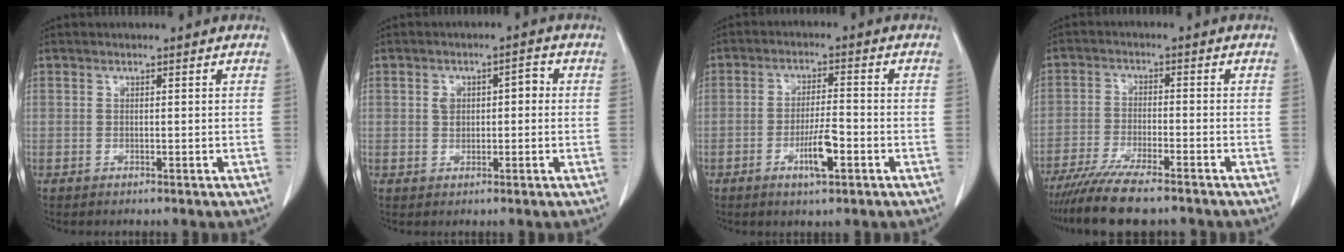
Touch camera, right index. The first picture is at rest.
{"total": 3.9, "force": [0.4, 2.4, 3.0], "torque": [-0.050, 0.024, 0.010]}
{"total": 5.8, "force": [-2.5, 0.9, 5.1], "torque": [-0.094, -0.003, -0.043]}
{"total": 10.2, "force": [-8.4, 1.1, 5.6], "torque": [-0.091, -0.025, -0.139]}